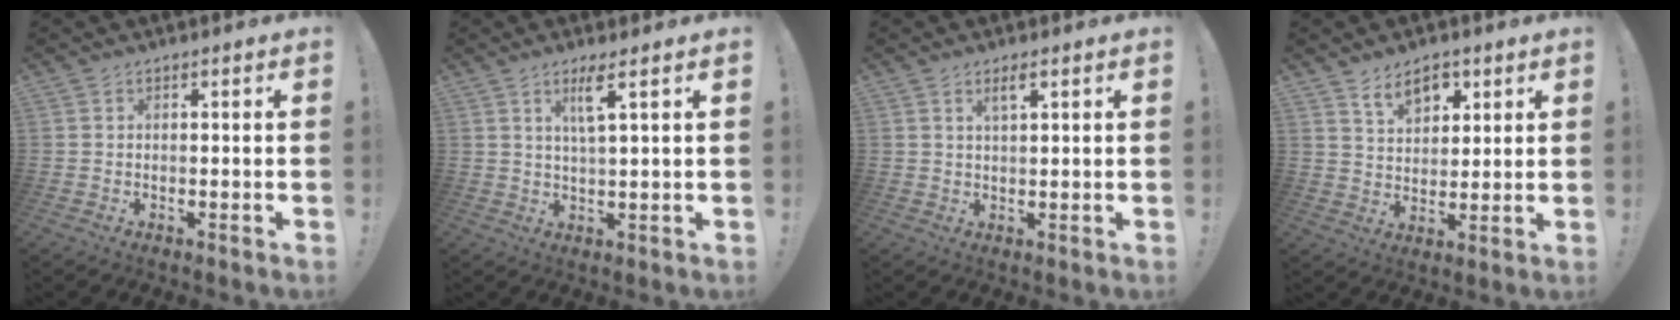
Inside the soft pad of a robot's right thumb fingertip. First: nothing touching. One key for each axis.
{"total": 5.5, "fx": 2.6, "fy": 0.3, "fz": 4.8, "tx": -0.082, "ty": -0.004, "tz": 0.037}
{"total": 2.9, "fx": 1.6, "fy": 0.6, "fz": 2.4, "tx": -0.040, "ty": -0.002, "tz": 0.025}
{"total": 8.8, "fx": 5.6, "fy": 5.5, "fz": 4.1, "tx": -0.061, "ty": -0.023, "tz": 0.102}